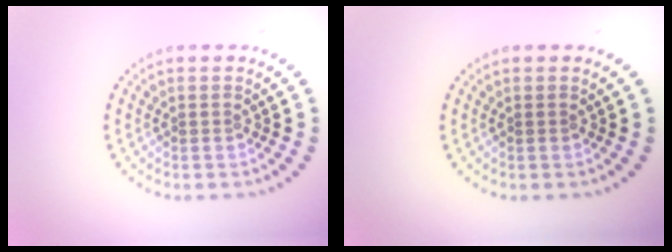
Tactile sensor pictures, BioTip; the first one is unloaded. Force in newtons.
{"total": 0.0}